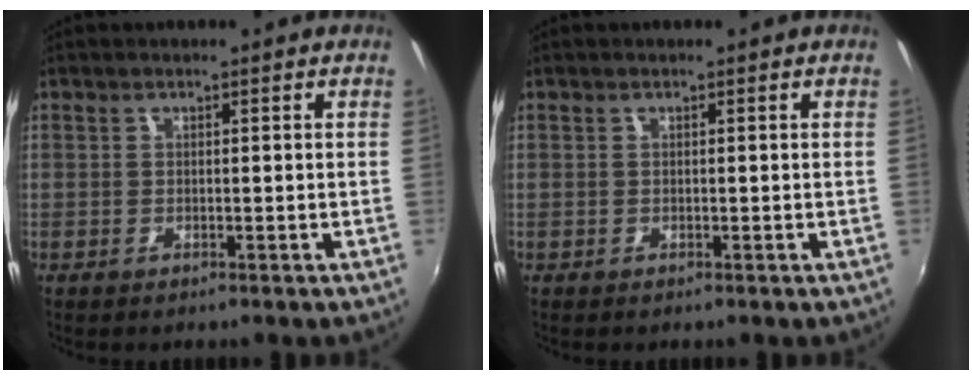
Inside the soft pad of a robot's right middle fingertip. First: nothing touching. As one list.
[{"total": 0.0}]